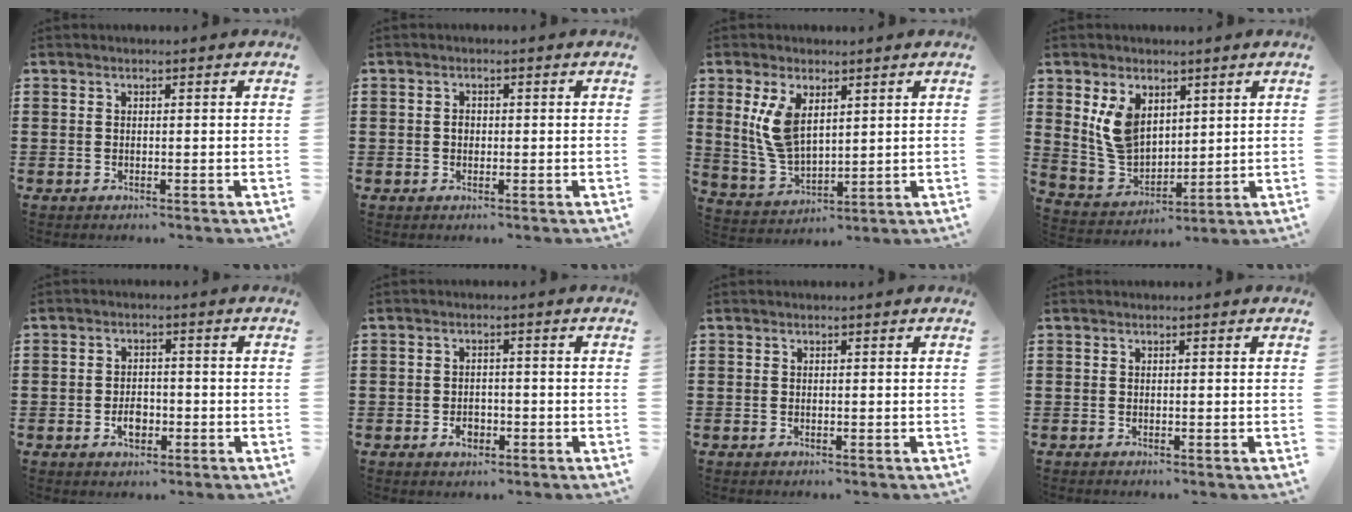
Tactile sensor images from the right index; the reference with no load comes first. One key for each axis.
{"total": 1.2, "fx": -0.1, "fy": 0.9, "fz": 0.8, "tx": -0.017, "ty": 0.004, "tz": -0.003}
{"total": 7.2, "fx": 2.5, "fy": 4.0, "fz": 5.5, "tx": -0.130, "ty": 0.002, "tz": 0.044}
{"total": 8.0, "fx": 3.4, "fy": 5.7, "fz": 4.6, "tx": -0.129, "ty": 0.005, "tz": 0.061}
{"total": 3.2, "fx": -1.2, "fy": 2.0, "fz": 2.2, "tx": -0.034, "ty": -0.005, "tz": -0.023}
{"total": 2.5, "fx": -1.2, "fy": 1.5, "fz": 1.5, "tx": -0.023, "ty": -0.006, "tz": -0.025}
{"total": 0.0}
{"total": 0.0}